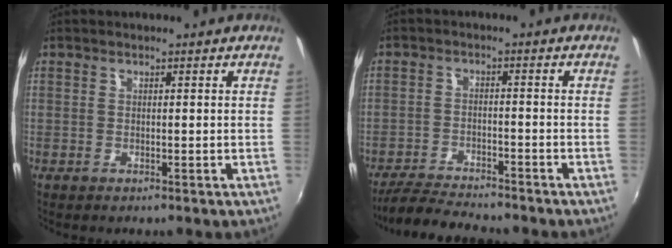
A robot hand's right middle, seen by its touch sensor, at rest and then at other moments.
{"total": 8.4, "force": [-7.8, 1.3, 2.8], "torque": [-0.084, -0.010, -0.133]}